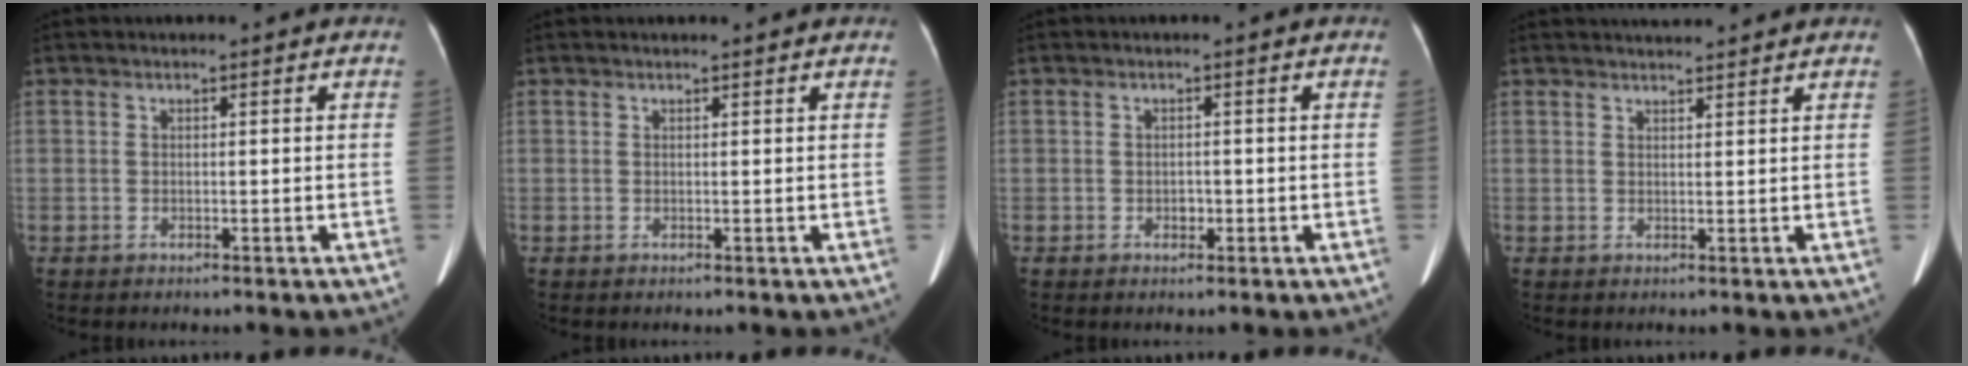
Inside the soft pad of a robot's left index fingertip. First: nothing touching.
{"total": 1.0, "force": [0.9, 0.0, 0.3], "torque": [-0.007, 0.008, 0.016]}
{"total": 1.0, "force": [-0.4, 0.8, 0.6], "torque": [-0.011, 0.002, -0.004]}
{"total": 3.8, "force": [3.7, 0.2, 1.0], "torque": [-0.016, 0.024, 0.053]}